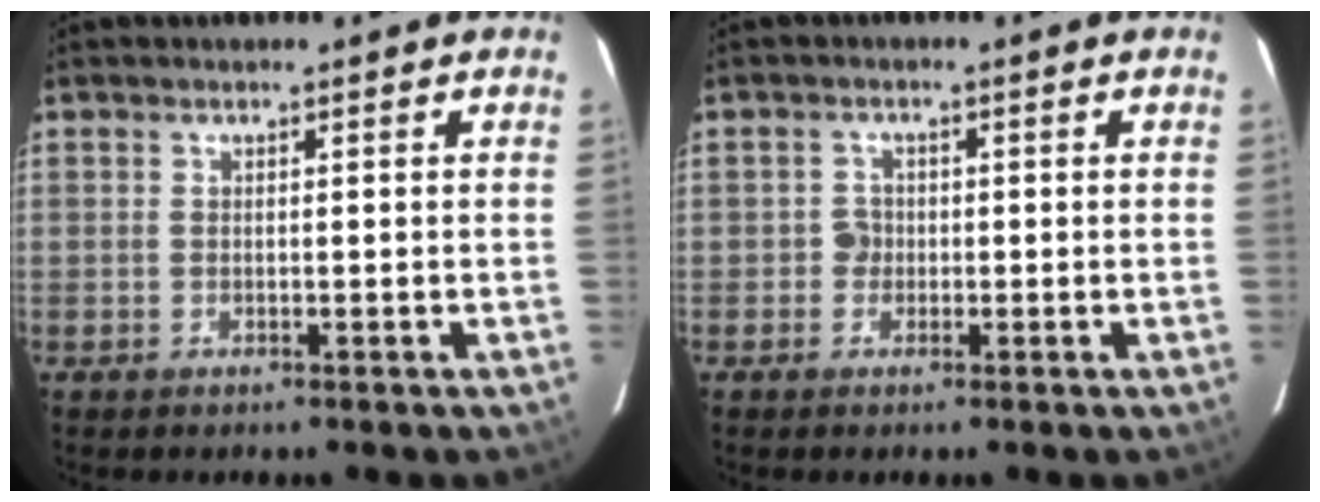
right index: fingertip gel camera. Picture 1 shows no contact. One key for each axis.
{"total": 1.8, "fx": -0.6, "fy": 1.7, "fz": 0.0, "tx": 0.001, "ty": 0.007, "tz": -0.010}